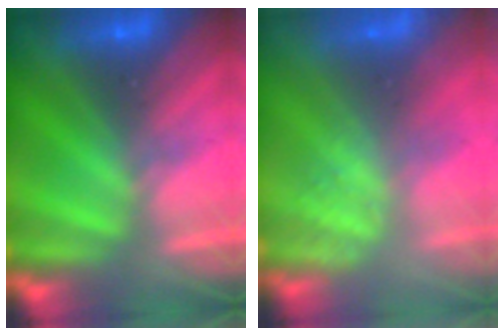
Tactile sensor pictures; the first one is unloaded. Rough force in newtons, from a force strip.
{"total": 2.2}